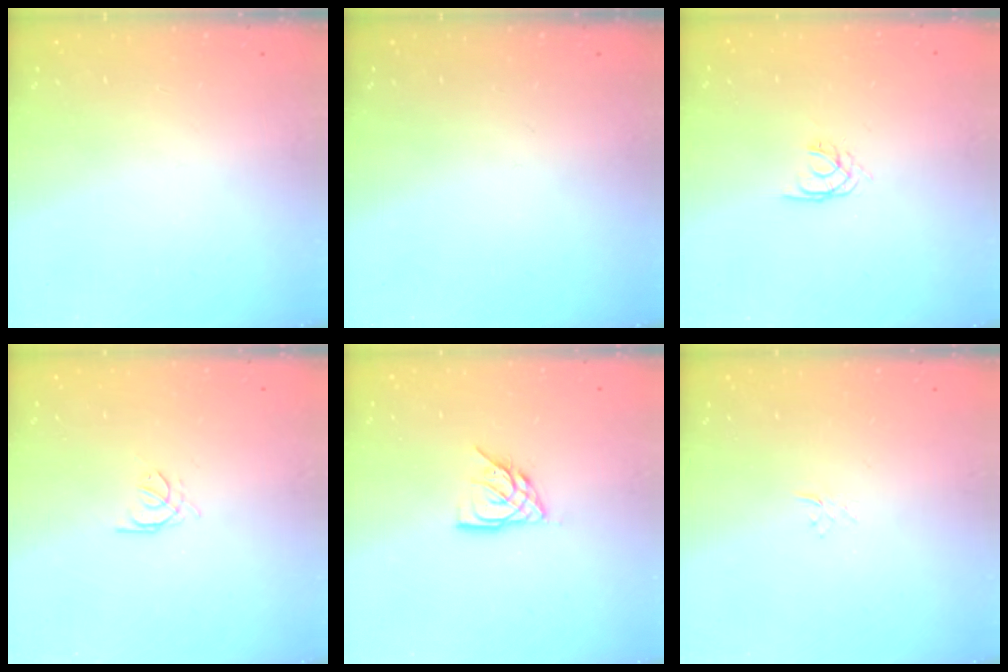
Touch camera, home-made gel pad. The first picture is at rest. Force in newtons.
{"total": 0.0}
{"total": 1.7, "press": 1.7, "slide": 0.1}
{"total": 1.2, "press": 1.1, "slide": 0.4}
{"total": 8.2, "press": 8.1, "slide": 0.6}
{"total": 2.9, "press": 2.9, "slide": 0.3}